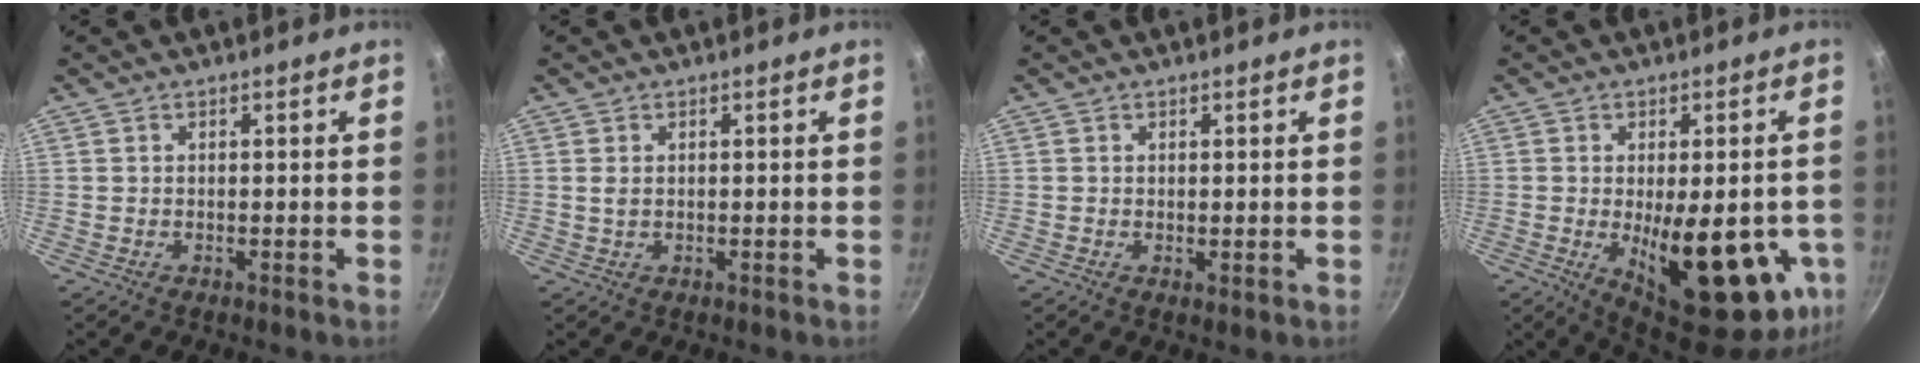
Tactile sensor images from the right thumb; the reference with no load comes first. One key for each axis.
{"total": 1.5, "fx": 0.3, "fy": 1.0, "fz": 1.0, "tx": -0.021, "ty": -0.001, "tz": 0.007}
{"total": 0.6, "fx": 0.3, "fy": 0.3, "fz": 0.5, "tx": -0.006, "ty": -0.008, "tz": 0.003}
{"total": 21.8, "fx": -4.9, "fy": 8.9, "fz": 19.3, "tx": -0.224, "ty": -0.021, "tz": -0.047}